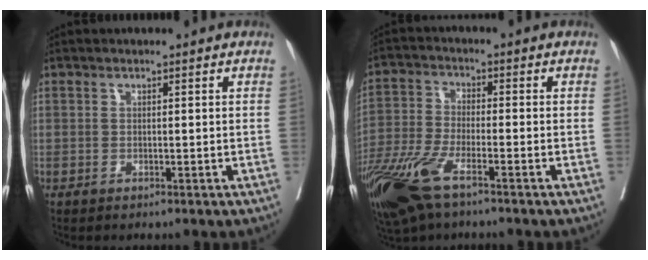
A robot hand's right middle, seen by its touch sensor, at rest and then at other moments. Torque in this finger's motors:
{"motor_torque": [1.24, -0.90, 0.47, 0.21]}